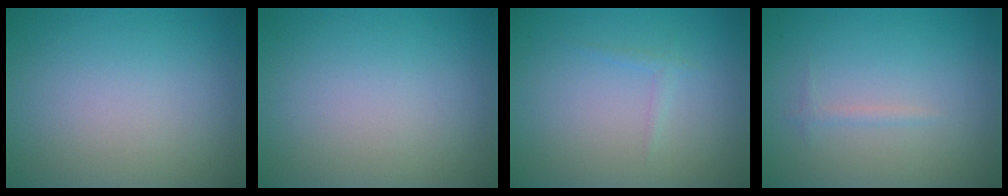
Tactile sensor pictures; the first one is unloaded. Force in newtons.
{"total": 0.0}
{"total": 0.8, "press": 0.8, "slide": 0.1}
{"total": 0.7, "press": 0.7, "slide": 0.1}